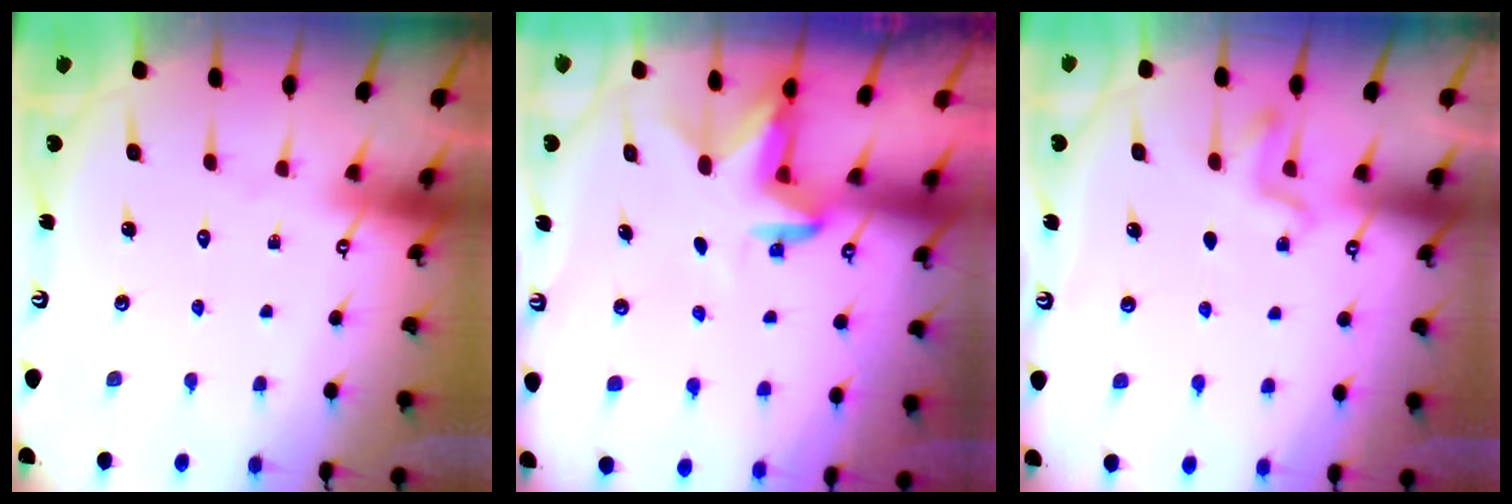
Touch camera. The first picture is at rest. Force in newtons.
{"total": 3.1, "press": 3.0, "slide": 0.8}
{"total": 3.6, "press": 3.4, "slide": 1.2}